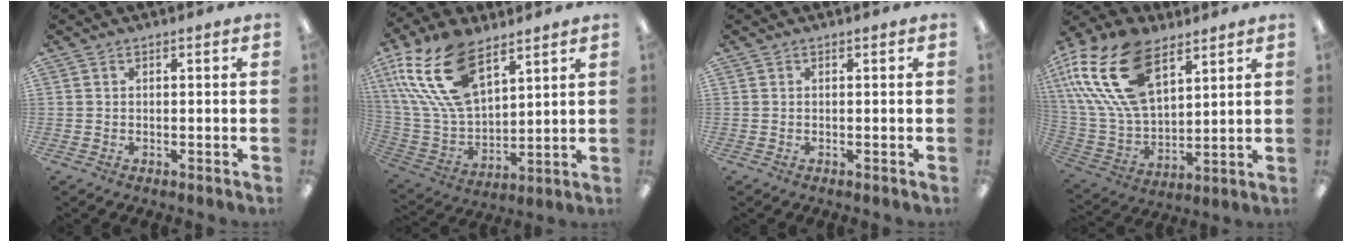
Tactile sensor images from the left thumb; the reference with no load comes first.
{"total": 21.7, "force": [11.6, 11.9, 13.9], "torque": [-0.319, -0.046, 0.212]}
{"total": 0.0}
{"total": 23.5, "force": [11.4, 13.4, 15.5], "torque": [-0.342, -0.045, 0.204]}